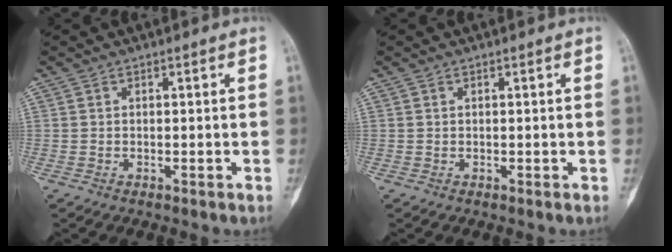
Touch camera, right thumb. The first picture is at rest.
{"total": 0.0}